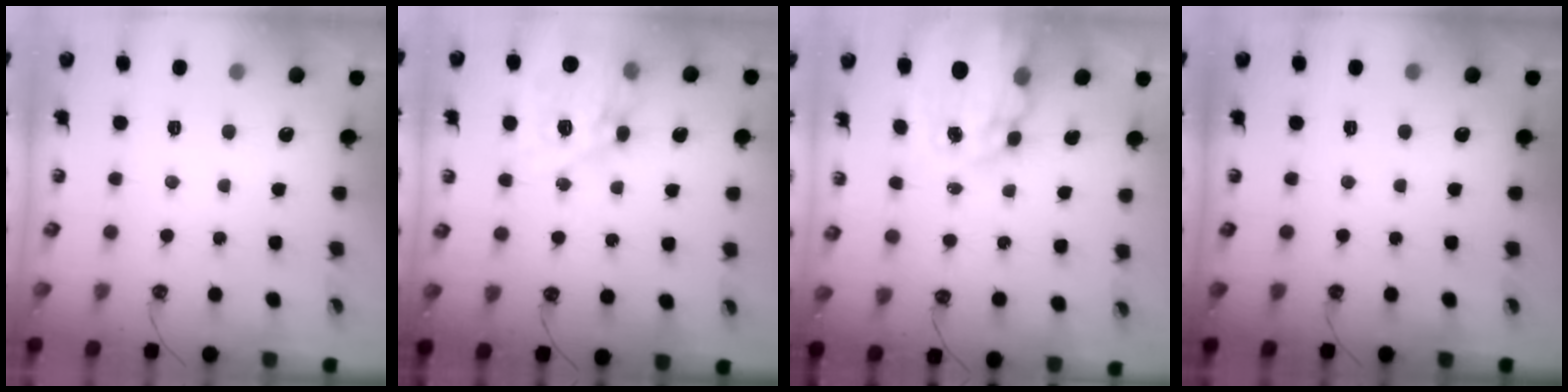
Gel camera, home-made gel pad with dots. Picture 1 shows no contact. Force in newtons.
{"total": 15.3, "press": 15.2, "slide": 1.4}
{"total": 13.6, "press": 13.6, "slide": 1.4}
{"total": 0.0}